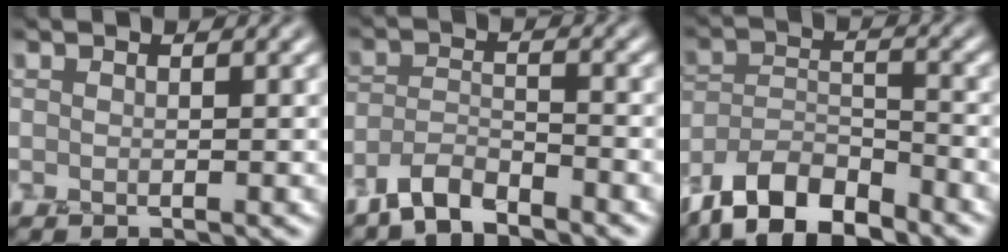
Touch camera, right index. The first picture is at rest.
{"total": 3.4, "force": [-3.0, 0.9, 1.5], "torque": [-0.031, 0.001, -0.068]}
{"total": 7.3, "force": [-5.8, 2.8, 3.5], "torque": [-0.057, -0.001, -0.116]}